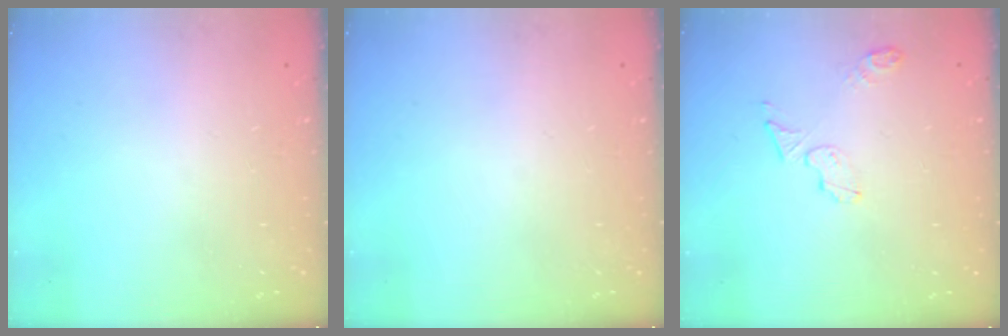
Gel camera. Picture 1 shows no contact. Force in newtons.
{"total": 0.0}
{"total": 5.3, "press": 5.3, "slide": 0.3}